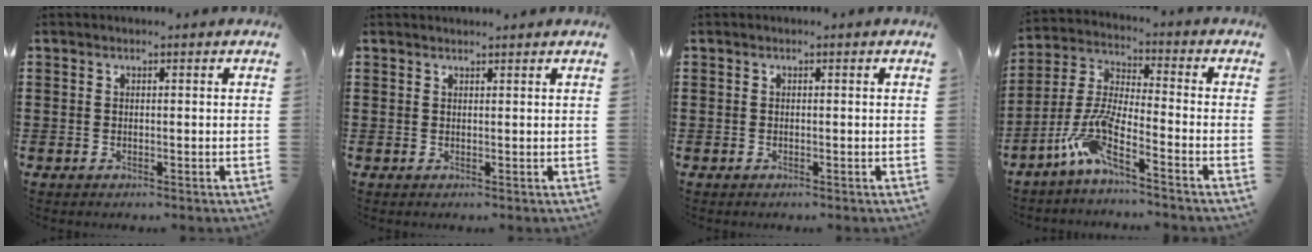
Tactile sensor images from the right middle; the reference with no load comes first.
{"total": 0.9, "force": [0.9, 0.0, 0.0], "torque": [-0.002, -0.004, 0.018]}
{"total": 0.0}
{"total": 8.3, "force": [-5.9, 0.8, 5.8], "torque": [-0.144, -0.022, -0.119]}